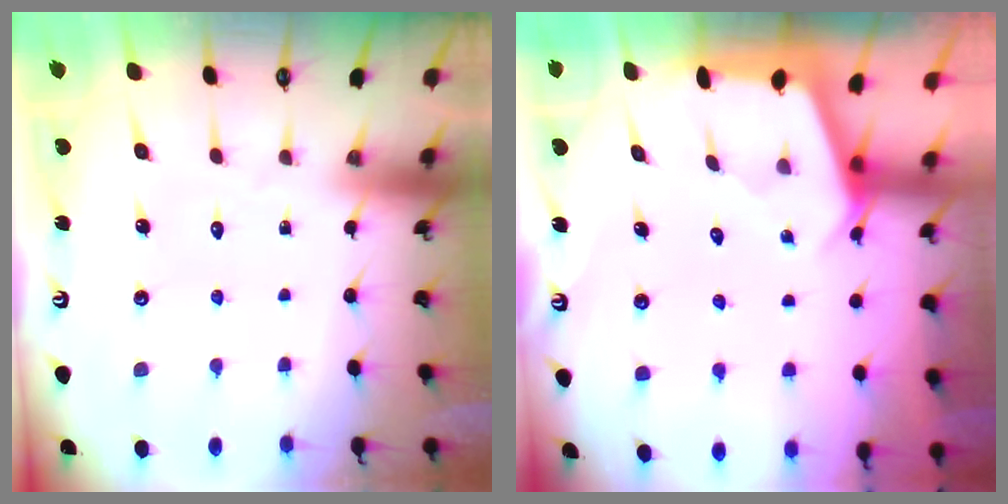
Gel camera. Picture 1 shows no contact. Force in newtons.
{"total": 2.6, "press": 2.6, "slide": 0.3}